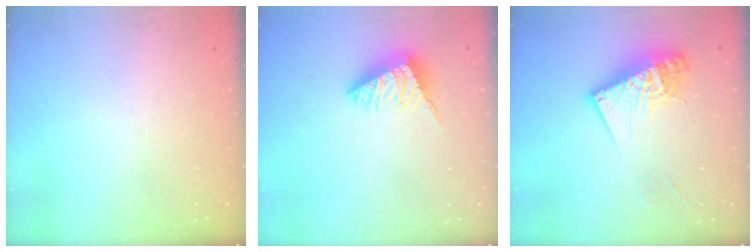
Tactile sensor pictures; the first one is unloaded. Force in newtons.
{"total": 2.9, "press": 2.9, "slide": 0.5}
{"total": 14.0, "press": 13.9, "slide": 1.5}